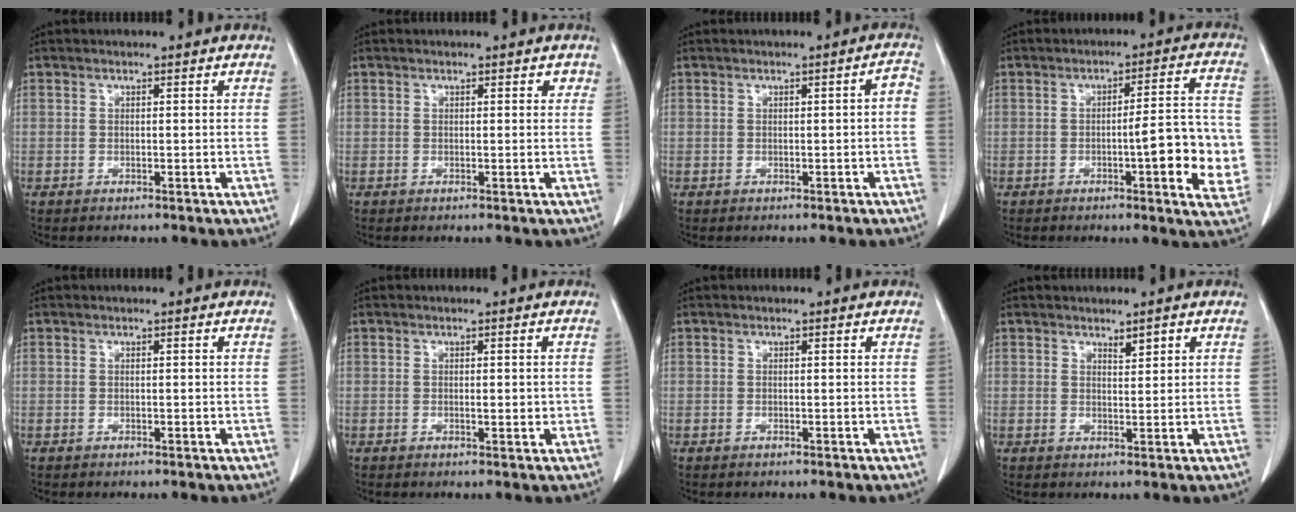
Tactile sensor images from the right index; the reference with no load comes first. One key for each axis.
{"total": 0.9, "fx": 0.5, "fy": 0.7, "fz": 0.4, "tx": 0.005, "ty": 0.004, "tz": 0.002}
{"total": 1.7, "fx": -0.4, "fy": 0.4, "fz": 1.6, "tx": -0.013, "ty": 0.005, "tz": -0.006}
{"total": 10.8, "fx": -2.1, "fy": 1.9, "fz": 10.4, "tx": -0.123, "ty": 0.016, "tz": -0.025}
{"total": 0.0}
{"total": 1.9, "fx": 0.3, "fy": 0.9, "fz": 1.6, "tx": -0.021, "ty": -0.004, "tz": 0.005}
{"total": 0.0}
{"total": 1.6, "fx": 1.1, "fy": 0.4, "fz": 1.0, "tx": -0.016, "ty": -0.004, "tz": 0.021}